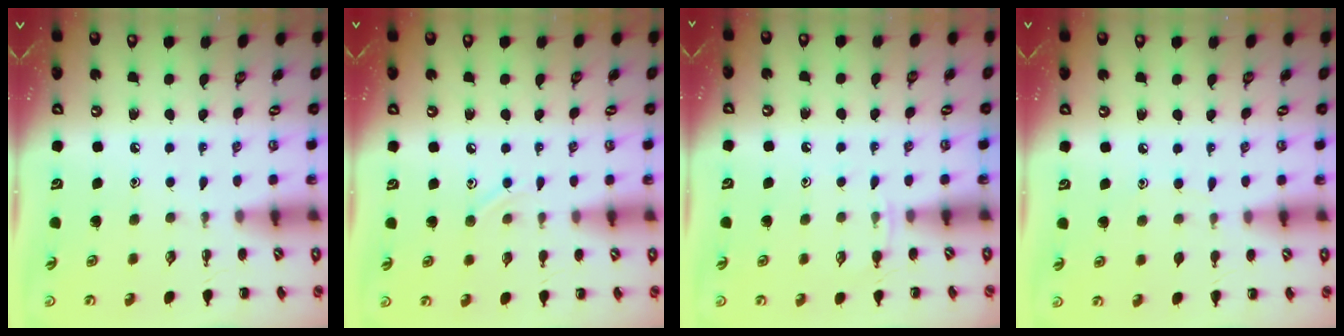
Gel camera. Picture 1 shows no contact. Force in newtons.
{"total": 5.9, "press": 5.7, "slide": 1.3}
{"total": 4.7, "press": 4.6, "slide": 1.3}
{"total": 4.9, "press": 4.6, "slide": 1.7}